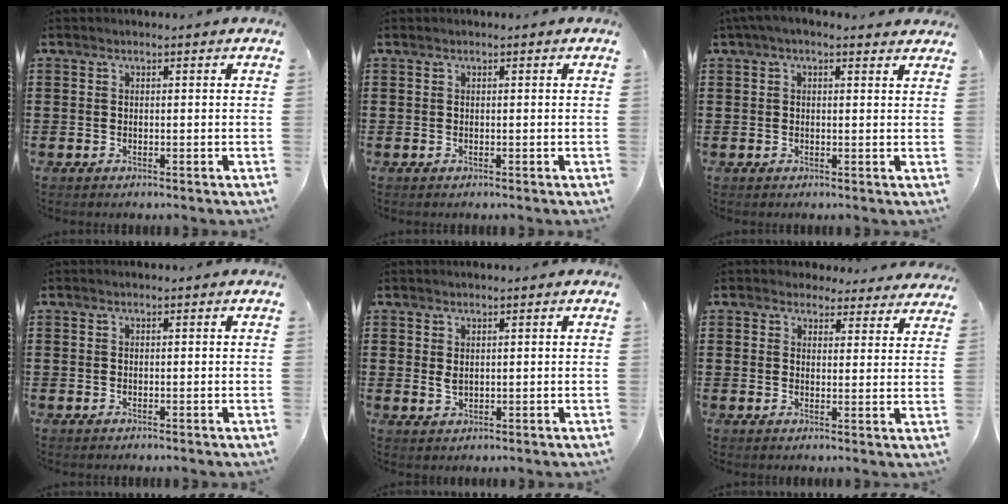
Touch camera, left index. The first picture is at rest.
{"total": 0.0}
{"total": 1.9, "force": [1.3, 0.5, 1.3], "torque": [-0.028, 0.006, 0.024]}
{"total": 0.0}
{"total": 1.6, "force": [0.7, 0.8, 1.2], "torque": [-0.033, 0.000, 0.011]}
{"total": 3.6, "force": [3.4, 1.2, 0.4], "torque": [-0.013, -0.008, 0.062]}